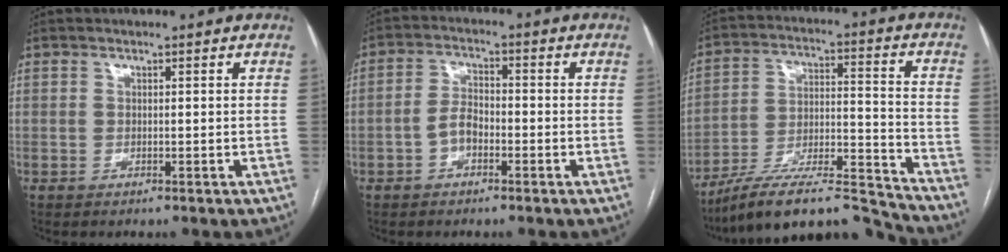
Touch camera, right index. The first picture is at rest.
{"total": 4.0, "force": [-1.7, 2.2, 2.9], "torque": [-0.057, 0.013, -0.033]}
{"total": 19.7, "force": [-18.2, 1.2, 7.6], "torque": [-0.130, 0.030, -0.311]}